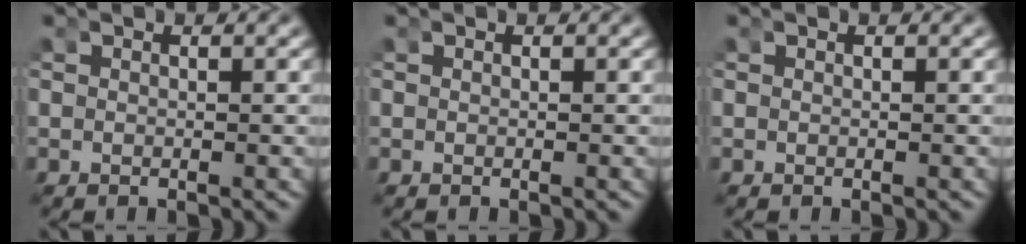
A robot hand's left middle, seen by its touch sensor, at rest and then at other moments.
{"total": 0.0}
{"total": 0.0}